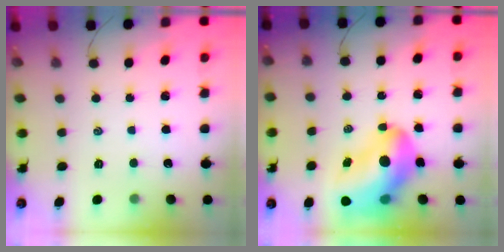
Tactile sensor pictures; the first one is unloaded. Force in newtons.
{"total": 17.9, "press": 17.1, "slide": 5.2}